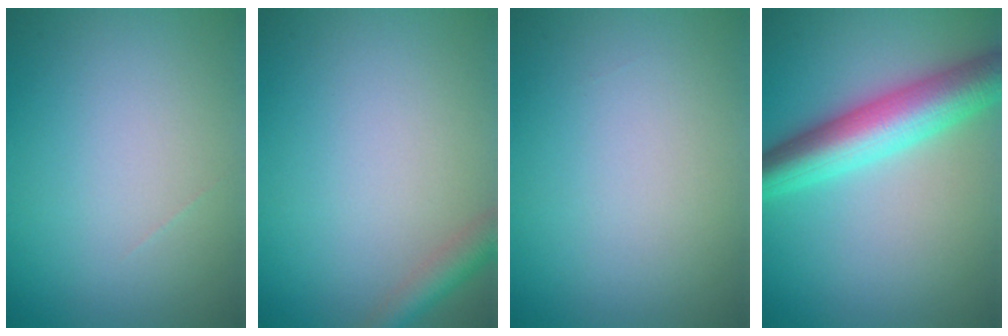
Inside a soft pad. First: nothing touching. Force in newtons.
{"total": 2.4, "press": 2.4, "slide": 0.2}
{"total": 0.0}
{"total": 7.5, "press": 7.5, "slide": 0.1}